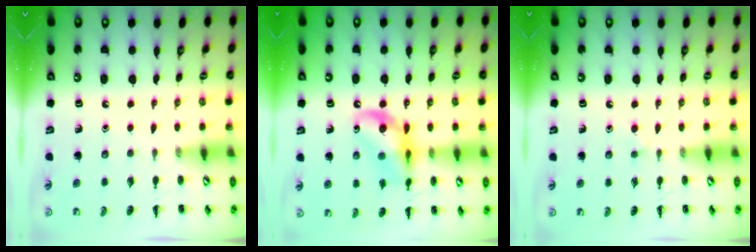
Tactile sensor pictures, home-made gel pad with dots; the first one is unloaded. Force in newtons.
{"total": 14.3, "press": 14.0, "slide": 3.1}
{"total": 2.4, "press": 2.3, "slide": 0.9}